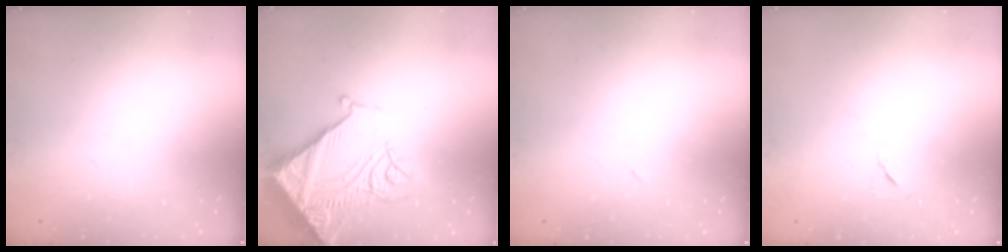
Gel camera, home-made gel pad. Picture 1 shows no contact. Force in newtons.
{"total": 23.6, "press": 23.4, "slide": 3.0}
{"total": 2.1, "press": 1.9, "slide": 1.0}
{"total": 6.0, "press": 5.5, "slide": 2.3}